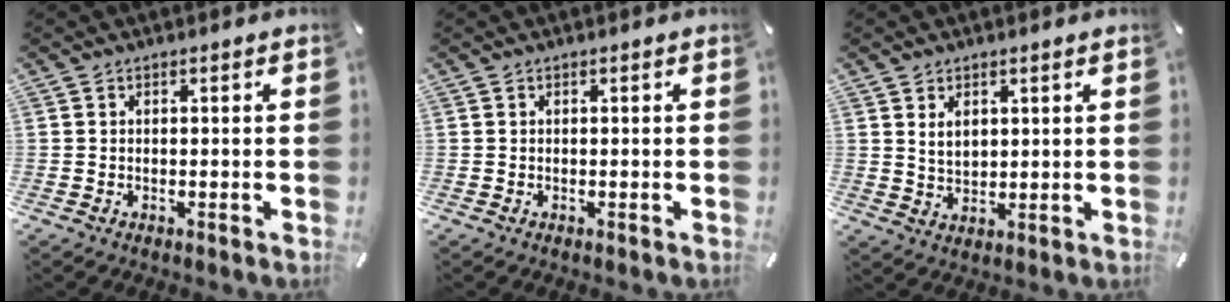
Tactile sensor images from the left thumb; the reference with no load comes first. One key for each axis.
{"total": 0.0}
{"total": 3.3, "fx": 1.9, "fy": 2.0, "fz": 1.9, "tx": -0.033, "ty": -0.001, "tz": 0.033}